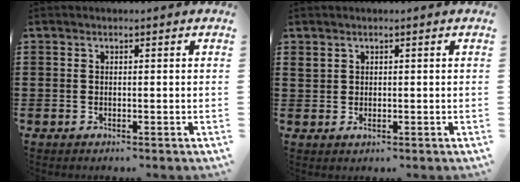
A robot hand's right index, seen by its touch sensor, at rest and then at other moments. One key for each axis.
{"total": 1.4, "fx": 0.9, "fy": 0.9, "fz": 0.5, "tx": -0.012, "ty": 0.003, "tz": 0.018}